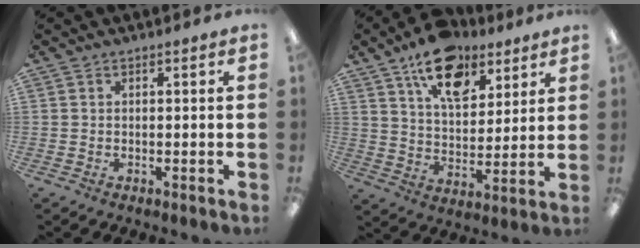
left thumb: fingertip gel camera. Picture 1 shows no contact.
{"total": 15.4, "force": [10.2, 8.2, 8.1], "torque": [-0.123, -0.047, 0.181]}